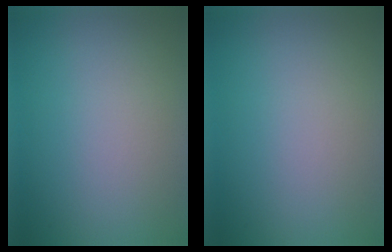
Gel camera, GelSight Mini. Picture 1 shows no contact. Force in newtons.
{"total": 0.0}